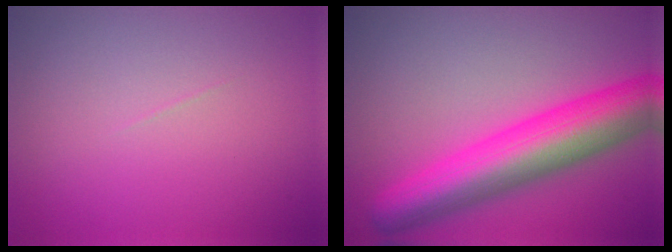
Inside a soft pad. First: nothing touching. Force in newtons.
{"total": 9.5, "press": 9.5, "slide": 0.2}